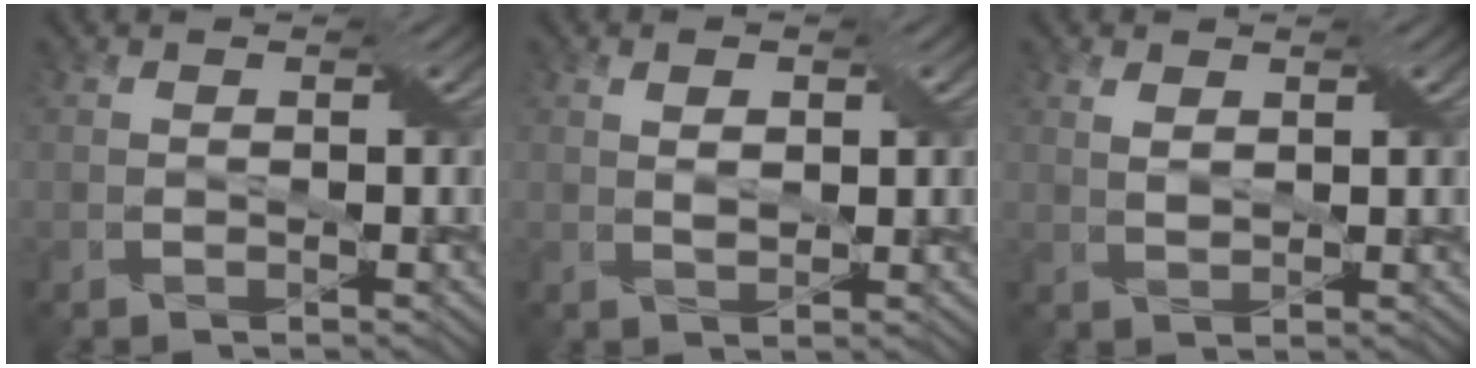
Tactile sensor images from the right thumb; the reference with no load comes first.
{"total": 2.2, "force": [0.8, 1.1, 1.8], "torque": [-0.032, -0.002, 0.016]}
{"total": 1.7, "force": [1.0, 0.8, 1.2], "torque": [-0.029, 0.001, 0.021]}